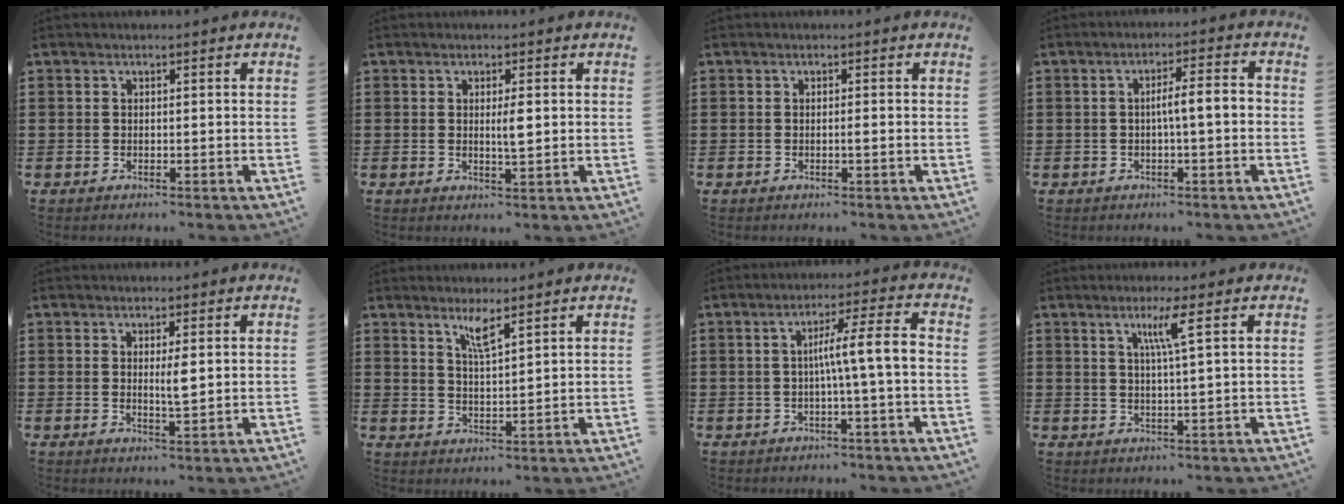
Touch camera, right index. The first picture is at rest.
{"total": 2.6, "force": [0.3, 0.3, 2.6], "torque": [-0.049, -0.001, 0.004]}
{"total": 0.7, "force": [-0.2, -0.1, 0.6], "torque": [-0.012, -0.002, -0.004]}
{"total": 3.8, "force": [-0.5, 0.3, 3.7], "torque": [-0.067, 0.002, -0.012]}
{"total": 2.7, "force": [0.5, 0.3, 2.7], "torque": [-0.053, -0.001, 0.008]}
{"total": 3.4, "force": [2.5, 0.2, 2.4], "torque": [-0.053, 0.002, 0.042]}
{"total": 6.5, "force": [-0.6, -0.1, 6.5], "torque": [-0.119, 0.001, -0.019]}
{"total": 4.5, "force": [1.9, -0.5, 4.0], "torque": [-0.084, -0.004, 0.028]}